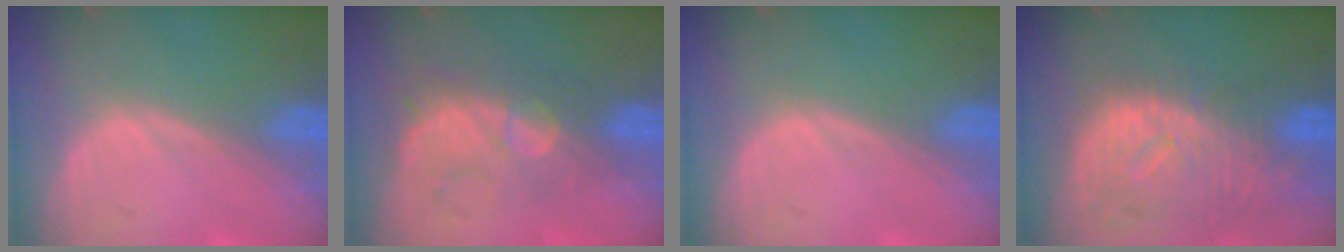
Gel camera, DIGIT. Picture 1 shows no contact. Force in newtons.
{"total": 8.8, "press": 7.6, "slide": 4.5}
{"total": 0.0}
{"total": 10.9, "press": 9.7, "slide": 4.9}